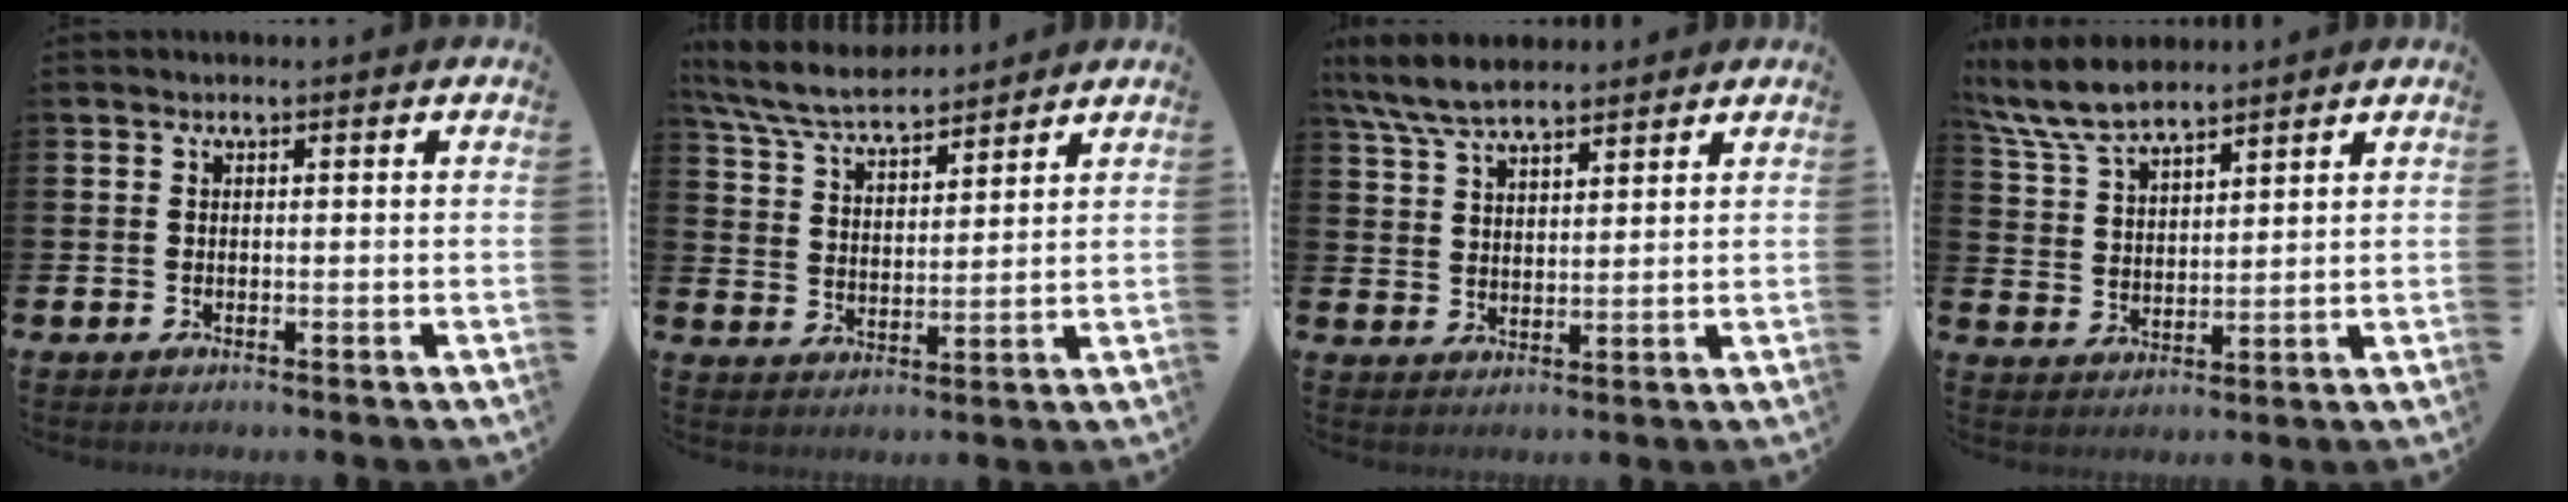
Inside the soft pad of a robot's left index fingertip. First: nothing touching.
{"total": 7.0, "force": [6.6, 1.2, 2.2], "torque": [-0.070, -0.031, 0.118]}
{"total": 7.2, "force": [6.6, 1.6, 2.3], "torque": [-0.071, -0.018, 0.124]}
{"total": 7.9, "force": [7.2, 1.7, 2.7], "torque": [-0.081, -0.021, 0.135]}